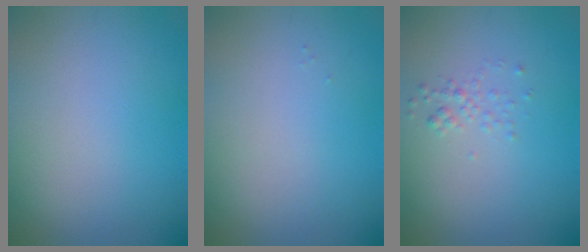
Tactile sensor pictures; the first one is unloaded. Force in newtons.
{"total": 0.0}
{"total": 1.0, "press": 1.0, "slide": 0.1}